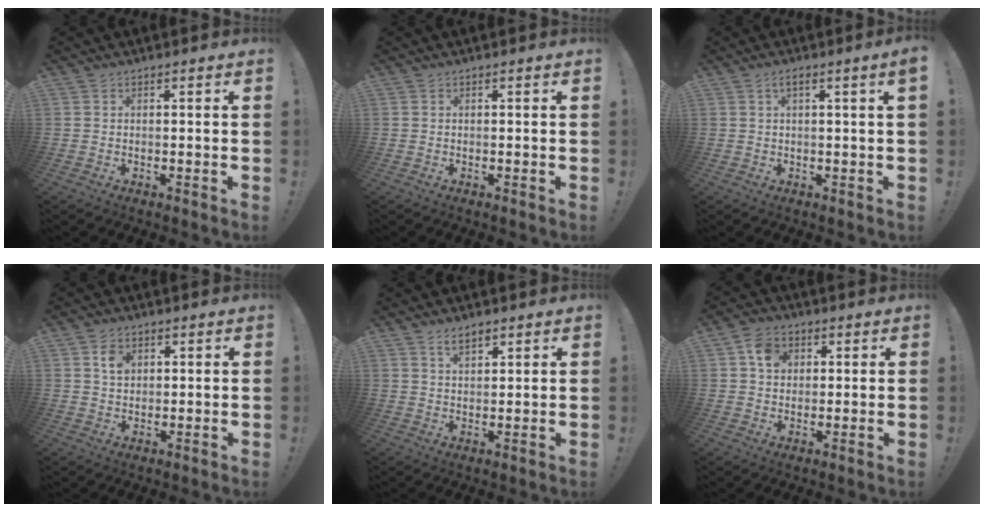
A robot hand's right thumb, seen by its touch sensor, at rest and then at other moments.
{"total": 0.0}
{"total": 2.8, "force": [0.5, -0.5, 2.7], "torque": [-0.042, -0.007, 0.005]}
{"total": 4.3, "force": [1.6, 3.1, 2.4], "torque": [-0.022, -0.007, 0.025]}
{"total": 3.8, "force": [2.8, 1.5, 2.2], "torque": [-0.025, -0.017, 0.047]}
{"total": 6.4, "force": [2.2, 5.2, 3.1], "torque": [-0.040, 0.001, 0.040]}